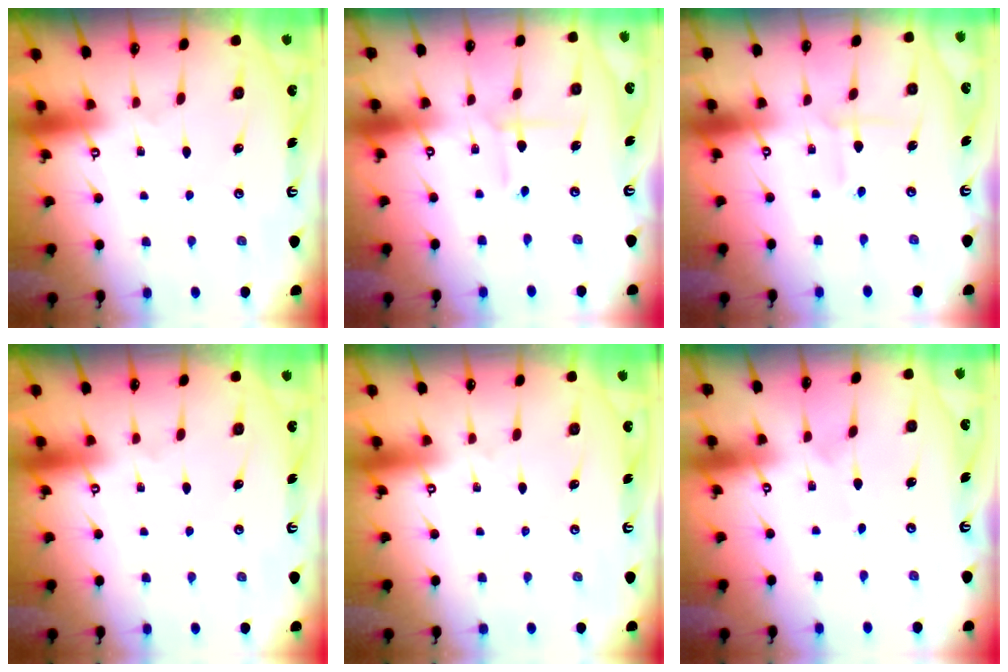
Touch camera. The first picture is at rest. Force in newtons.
{"total": 2.9, "press": 2.9, "slide": 0.2}
{"total": 2.6, "press": 2.6, "slide": 0.2}
{"total": 0.0}
{"total": 0.0}
{"total": 0.7, "press": 0.7, "slide": 0.0}